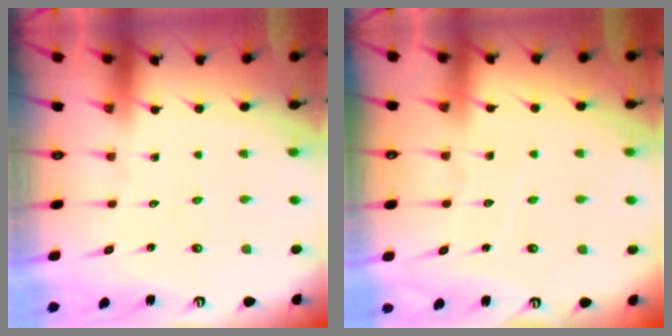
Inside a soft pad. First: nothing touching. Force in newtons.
{"total": 4.0, "press": 4.0, "slide": 0.5}